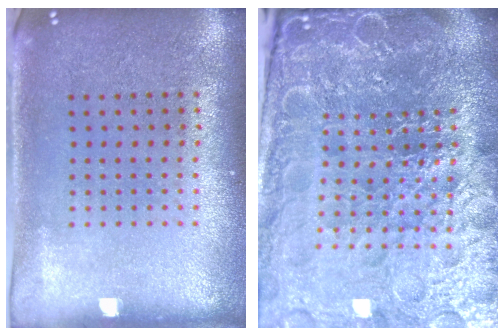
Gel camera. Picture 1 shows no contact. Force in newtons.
{"total": 6.9, "press": 6.0, "slide": 3.2}